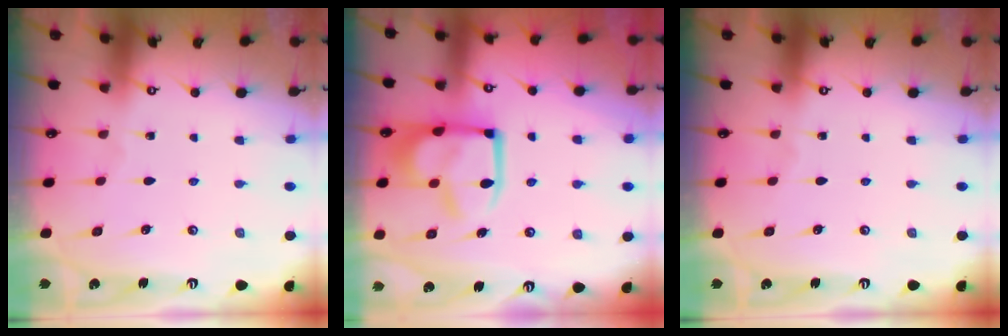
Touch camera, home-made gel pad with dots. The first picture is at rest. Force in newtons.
{"total": 14.5, "press": 14.4, "slide": 1.8}
{"total": 0.0}